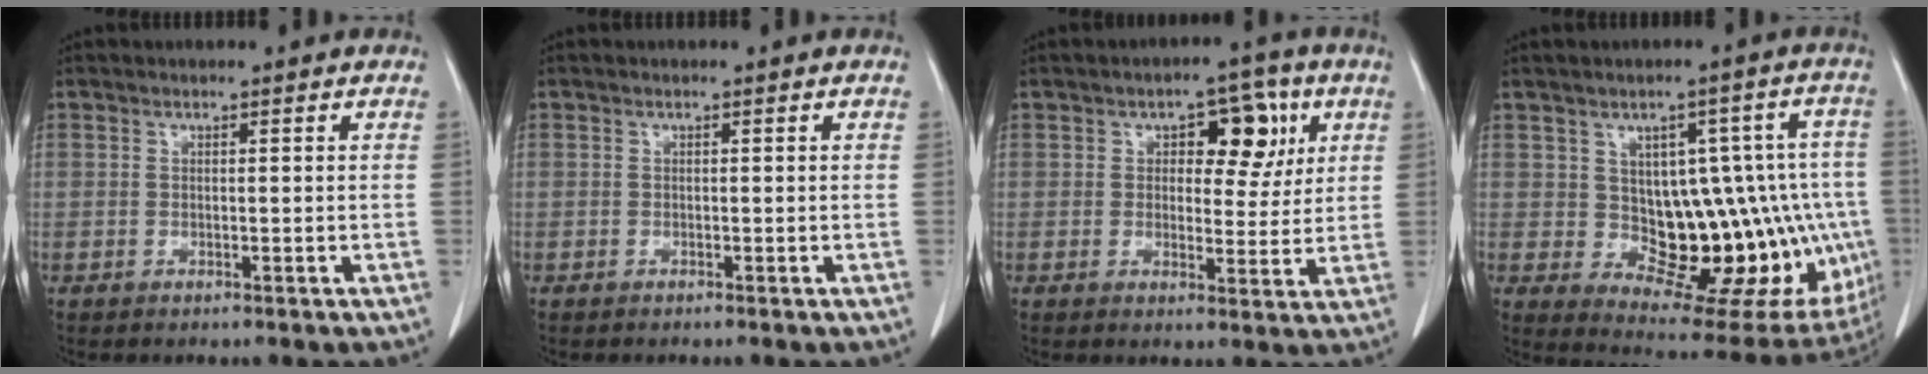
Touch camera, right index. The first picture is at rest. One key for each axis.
{"total": 0.0}
{"total": 7.5, "fx": 2.7, "fy": 3.9, "fz": 5.8, "tx": -0.064, "ty": 0.017, "tz": 0.035}
{"total": 18.3, "fx": -1.2, "fy": 9.0, "fz": 15.9, "tx": -0.152, "ty": 0.031, "tz": 0.015}